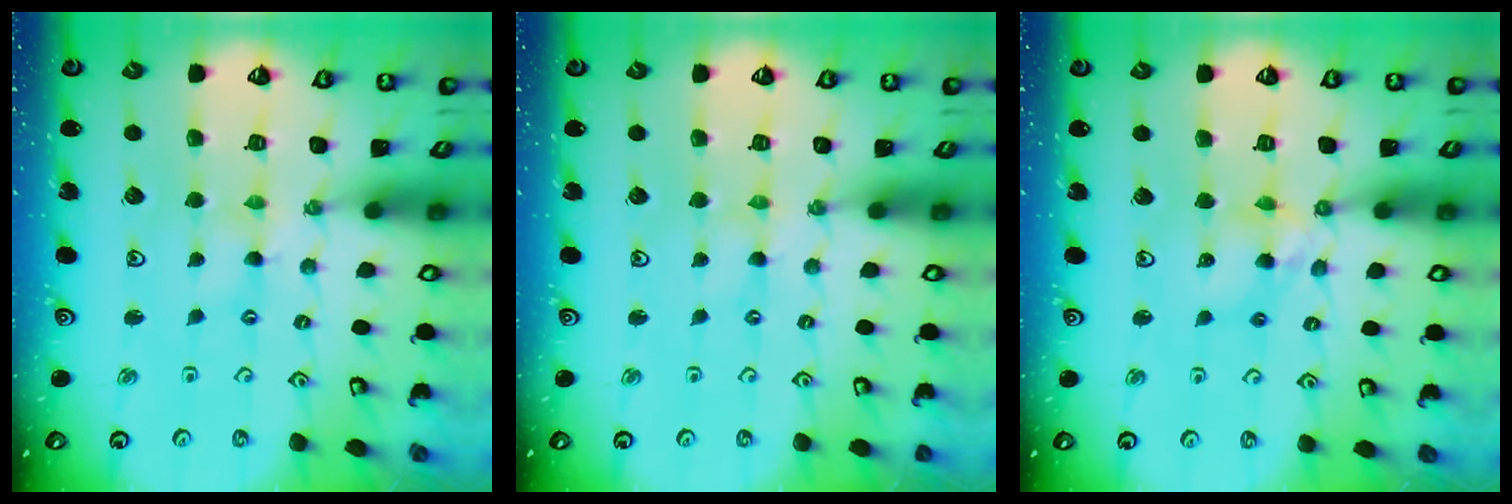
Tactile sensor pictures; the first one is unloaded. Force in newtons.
{"total": 0.0}
{"total": 7.7, "press": 7.7, "slide": 0.7}